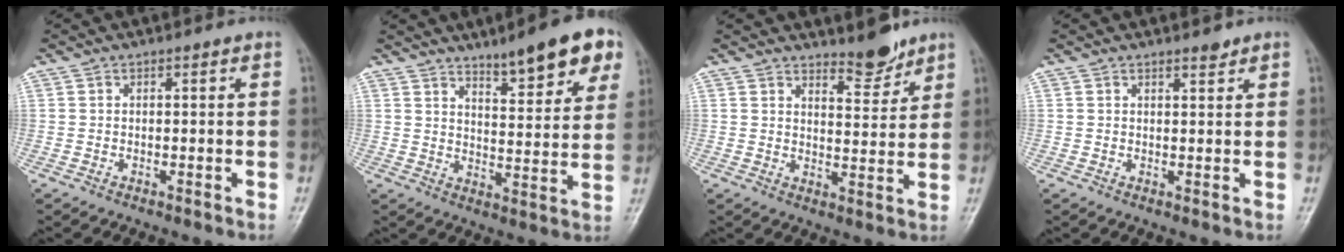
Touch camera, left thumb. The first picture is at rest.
{"total": 13.3, "force": [8.6, 3.4, 9.5], "torque": [-0.100, -0.036, 0.122]}
{"total": 5.3, "force": [4.7, 1.5, 2.0], "torque": [-0.014, -0.045, 0.077]}
{"total": 1.4, "force": [1.2, 0.4, 0.5], "torque": [-0.004, -0.010, 0.018]}